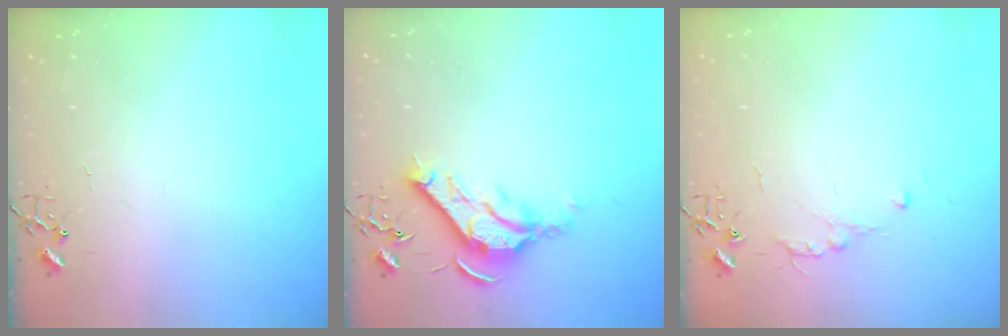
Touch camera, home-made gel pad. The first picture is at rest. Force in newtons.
{"total": 11.7, "press": 11.6, "slide": 1.3}
{"total": 4.8, "press": 4.8, "slide": 0.7}